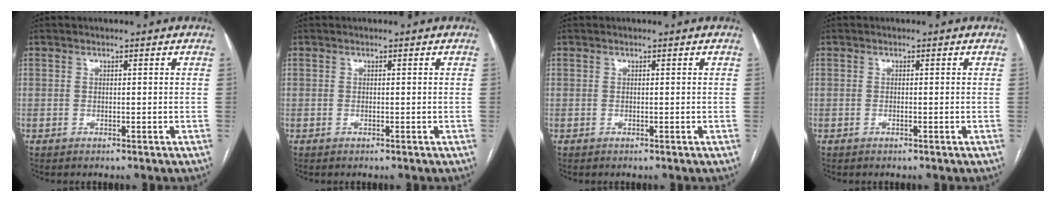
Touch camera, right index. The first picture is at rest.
{"total": 0.0}
{"total": 0.0}
{"total": 0.0}